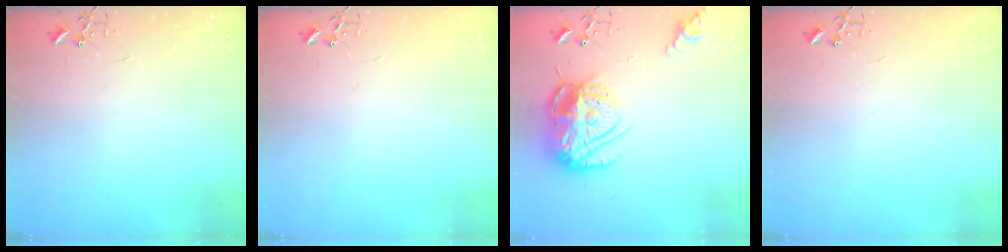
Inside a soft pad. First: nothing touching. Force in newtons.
{"total": 0.0}
{"total": 17.2, "press": 17.2, "slide": 1.4}
{"total": 0.0}